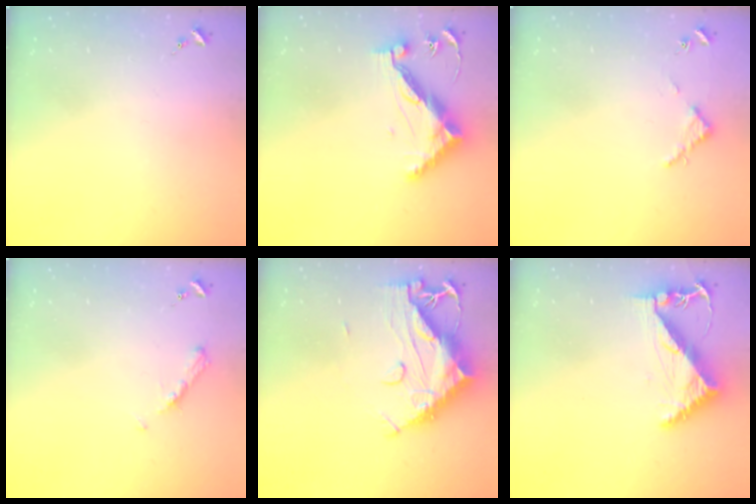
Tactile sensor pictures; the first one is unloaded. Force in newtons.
{"total": 12.7, "press": 12.7, "slide": 0.5}
{"total": 2.8, "press": 2.8, "slide": 0.3}
{"total": 4.9, "press": 4.9, "slide": 0.6}
{"total": 17.4, "press": 17.3, "slide": 1.6}
{"total": 6.8, "press": 6.8, "slide": 0.9}